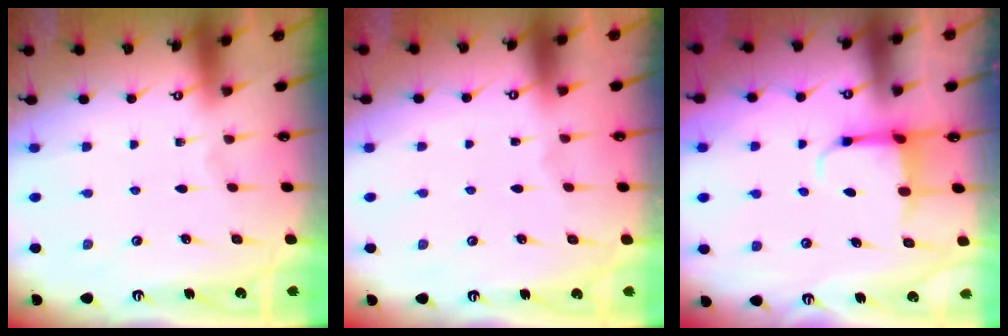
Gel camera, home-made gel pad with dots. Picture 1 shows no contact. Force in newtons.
{"total": 1.2, "press": 1.2, "slide": 0.1}
{"total": 4.0, "press": 3.8, "slide": 1.1}